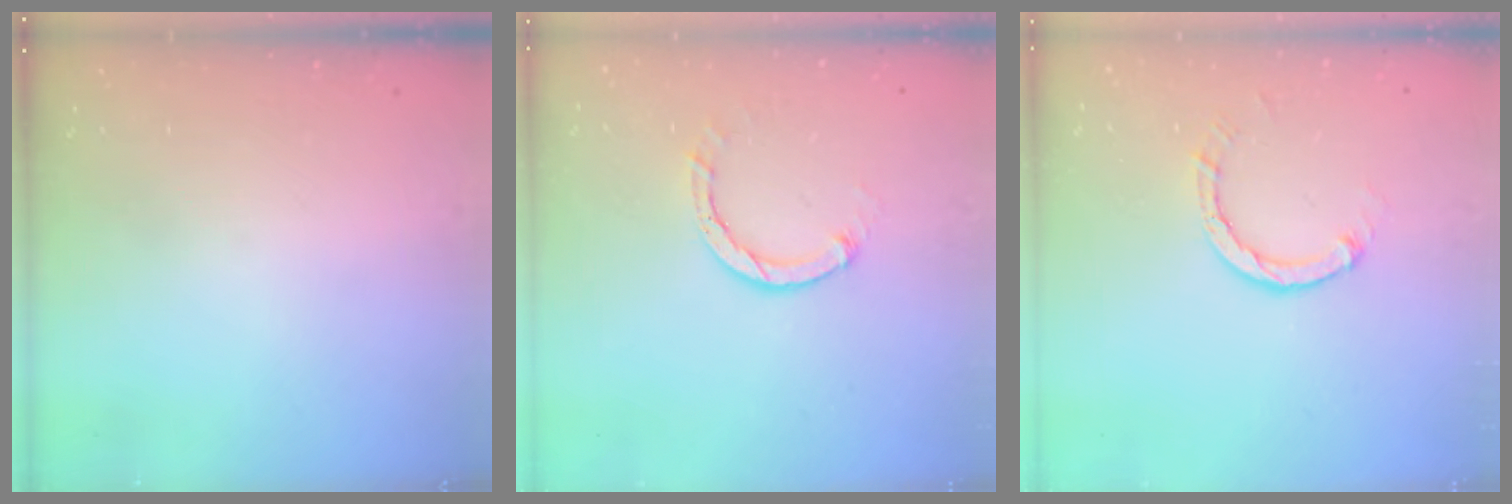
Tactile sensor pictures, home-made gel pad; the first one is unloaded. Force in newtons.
{"total": 3.0, "press": 3.0, "slide": 0.4}
{"total": 3.0, "press": 3.0, "slide": 0.3}